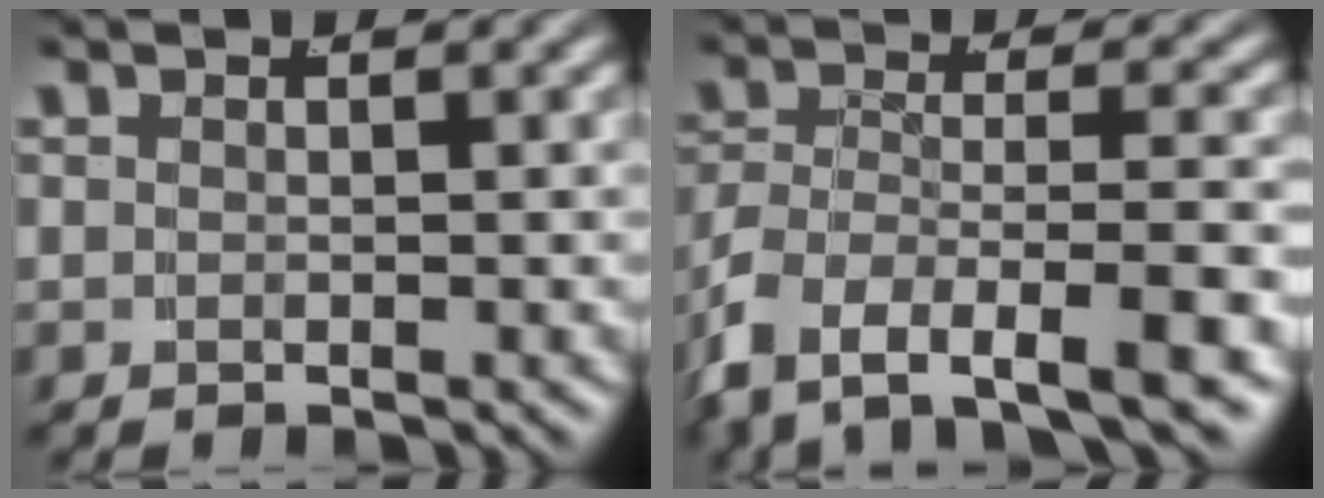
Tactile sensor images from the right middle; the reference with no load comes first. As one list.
[{"total": 8.2, "force": [-4.9, 4.0, 5.1], "torque": [-0.131, -0.044, -0.058]}]